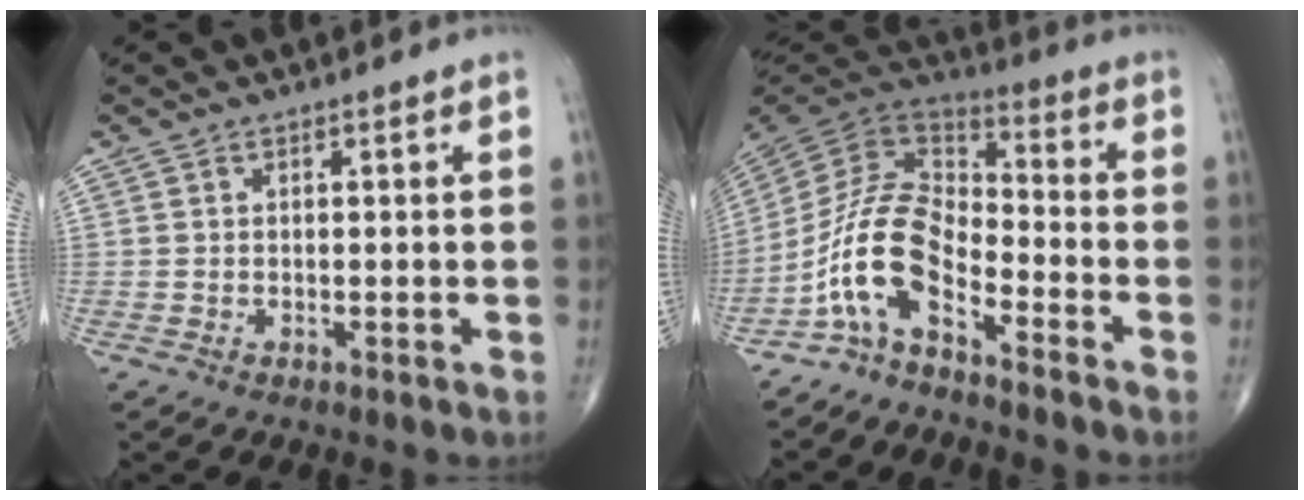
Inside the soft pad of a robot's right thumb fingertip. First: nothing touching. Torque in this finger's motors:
{"motor_torque": [0.89, -0.05, 1.53, -1.25, 0.48]}